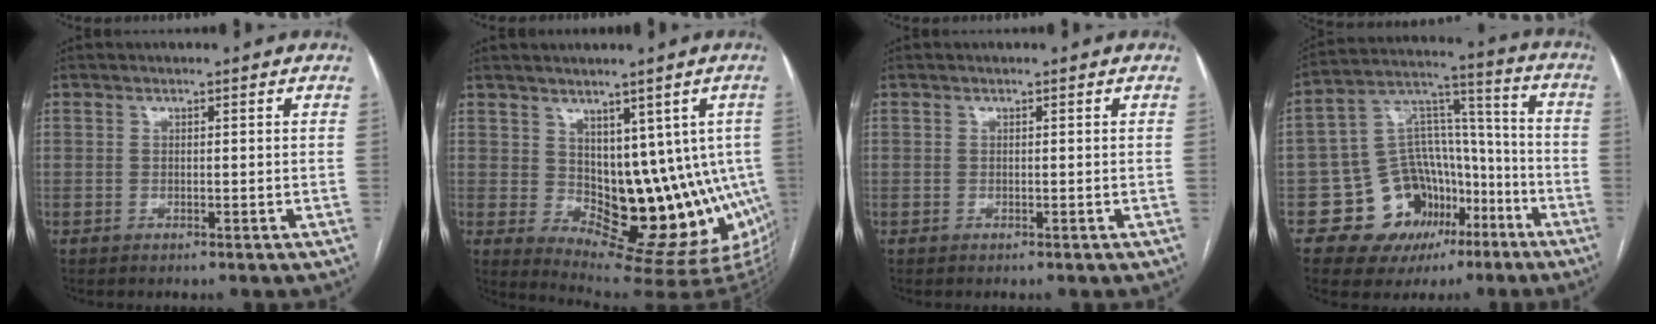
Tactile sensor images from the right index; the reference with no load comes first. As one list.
[{"total": 13.6, "force": [0.4, 7.5, 11.3], "torque": [-0.127, 0.009, 0.022]}, {"total": 0.0}, {"total": 14.6, "force": [-6.8, 11.5, 5.8], "torque": [-0.083, 0.072, -0.096]}]